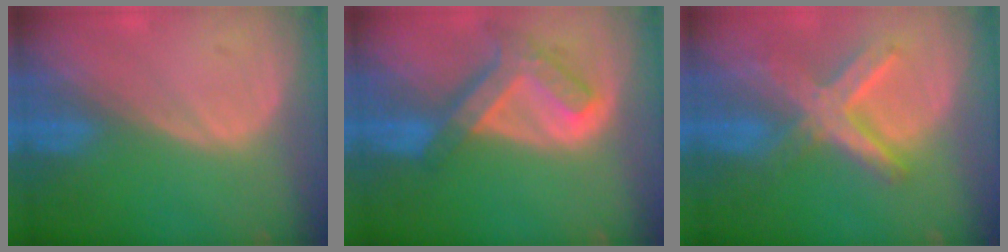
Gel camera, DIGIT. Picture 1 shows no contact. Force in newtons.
{"total": 7.6, "press": 6.4, "slide": 4.0}
{"total": 8.2, "press": 7.1, "slide": 4.1}